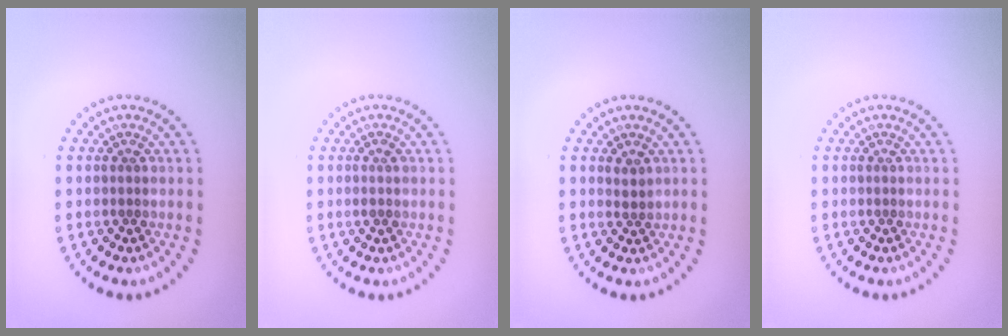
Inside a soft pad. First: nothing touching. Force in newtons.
{"total": 0.8, "press": 0.7, "slide": 0.3}
{"total": 1.0, "press": 0.8, "slide": 0.5}
{"total": 0.0}